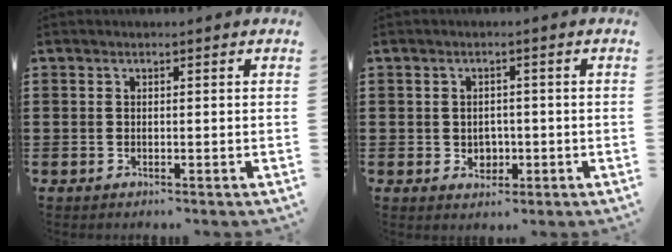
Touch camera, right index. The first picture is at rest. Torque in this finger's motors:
{"motor_torque": [-0.78, 1.34, 0.05, 0.00]}